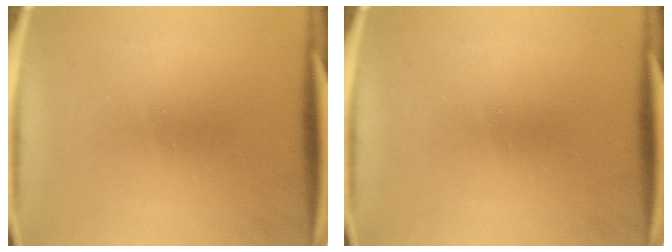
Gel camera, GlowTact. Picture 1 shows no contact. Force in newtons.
{"total": 0.0}